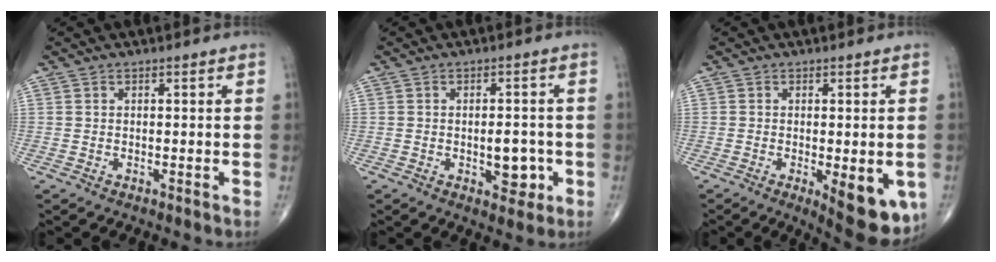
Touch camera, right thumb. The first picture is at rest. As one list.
[{"total": 5.5, "force": [-1.3, 3.0, 4.4], "torque": [-0.037, 0.003, -0.011]}, {"total": 10.1, "force": [-3.1, 3.7, 8.9], "torque": [-0.101, -0.016, -0.035]}]